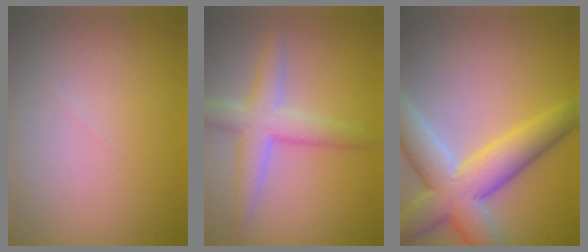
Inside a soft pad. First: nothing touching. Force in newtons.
{"total": 4.1, "press": 4.1, "slide": 0.1}
{"total": 9.3, "press": 9.3, "slide": 0.4}